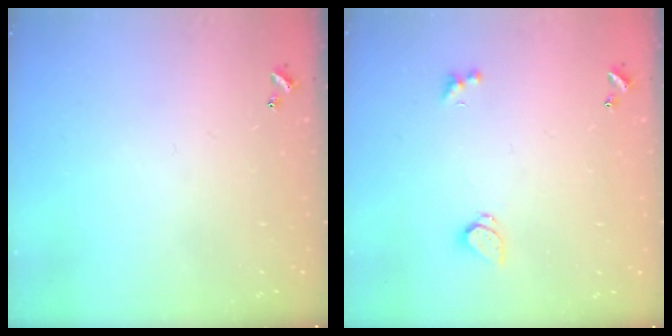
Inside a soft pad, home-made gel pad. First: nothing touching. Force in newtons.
{"total": 1.8, "press": 1.7, "slide": 0.7}